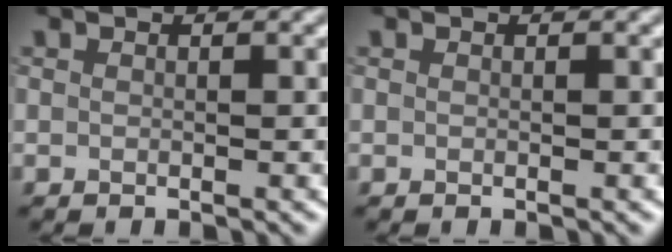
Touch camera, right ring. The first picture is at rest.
{"total": 0.0}